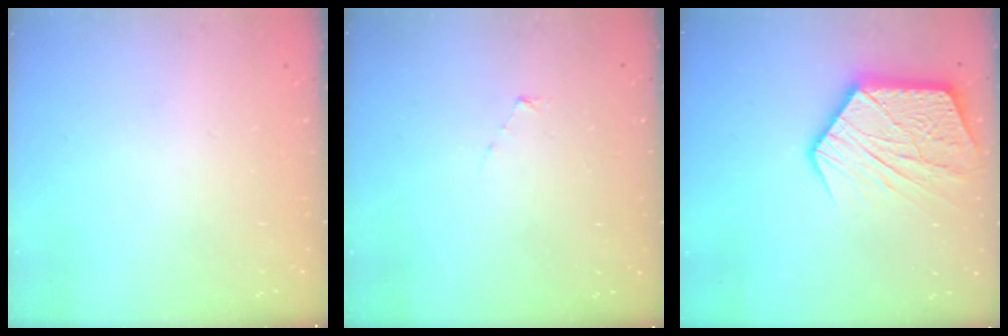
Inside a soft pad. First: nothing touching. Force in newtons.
{"total": 3.5, "press": 3.4, "slide": 0.3}
{"total": 16.1, "press": 16.0, "slide": 1.4}